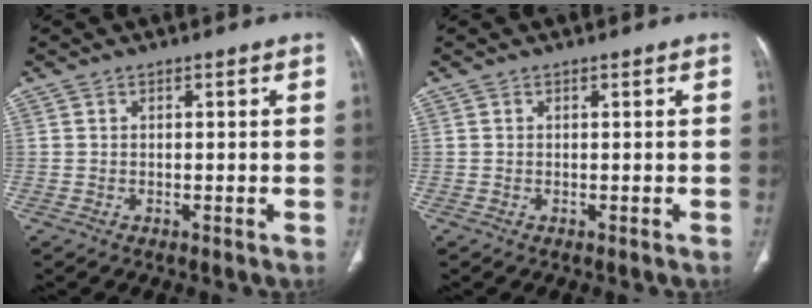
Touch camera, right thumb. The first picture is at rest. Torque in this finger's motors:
{"motor_torque": [0.04, -0.25, 0.30, 0.15, 0.04]}